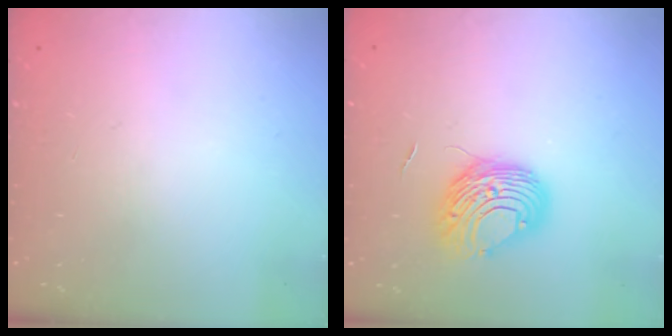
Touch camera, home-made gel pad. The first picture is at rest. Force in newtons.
{"total": 8.8, "press": 8.8, "slide": 0.8}